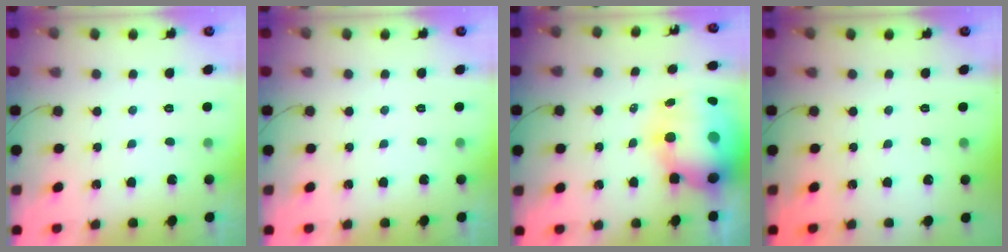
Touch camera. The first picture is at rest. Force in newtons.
{"total": 0.0}
{"total": 18.2, "press": 17.7, "slide": 4.4}
{"total": 0.0}